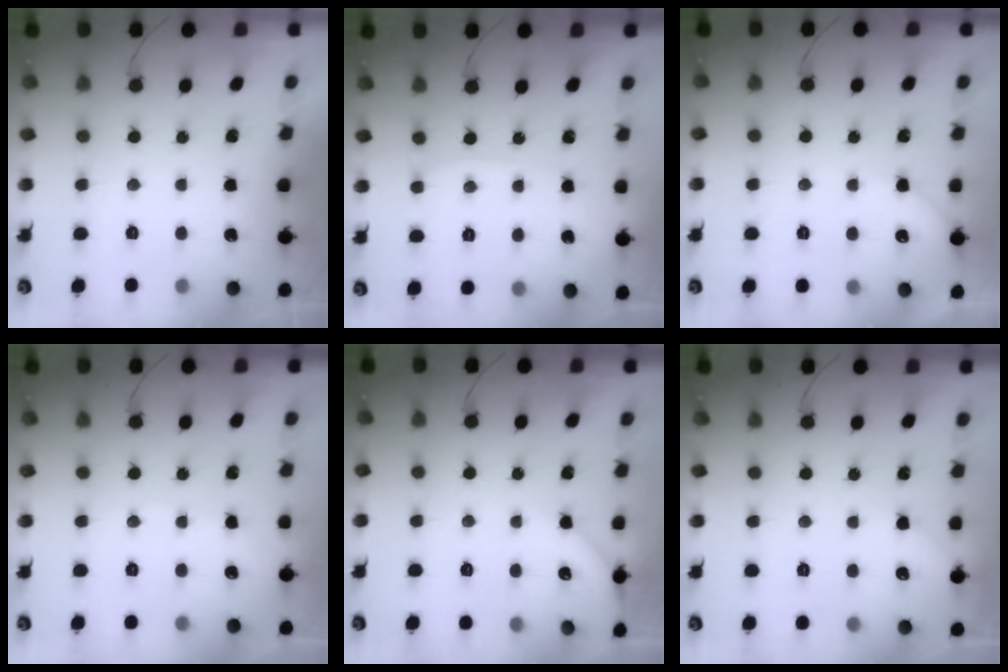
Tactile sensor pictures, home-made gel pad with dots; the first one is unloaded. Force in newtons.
{"total": 2.3, "press": 2.3, "slide": 0.3}
{"total": 3.8, "press": 3.7, "slide": 0.6}
{"total": 2.6, "press": 2.6, "slide": 0.3}
{"total": 4.7, "press": 4.7, "slide": 0.7}
{"total": 2.2, "press": 2.1, "slide": 0.3}